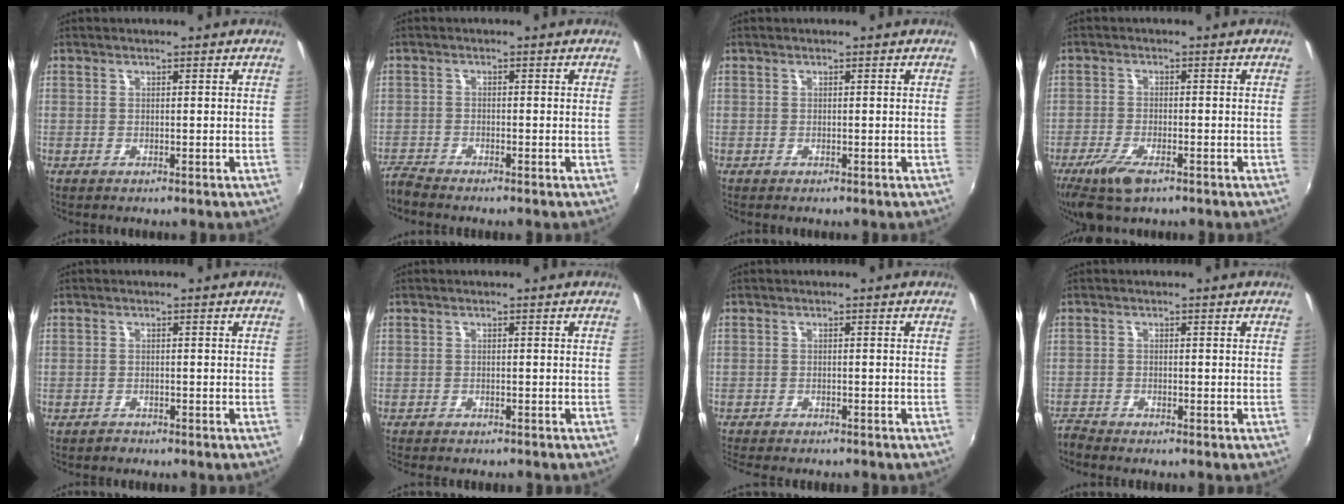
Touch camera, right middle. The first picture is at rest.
{"total": 2.9, "force": [-2.9, 0.0, 0.2], "torque": [-0.017, -0.013, -0.062]}
{"total": 0.0}
{"total": 7.4, "force": [-4.7, 2.6, 5.1], "torque": [-0.124, -0.021, -0.088]}
{"total": 1.1, "force": [-1.0, 0.5, -0.1], "torque": [-0.001, 0.002, -0.017]}
{"total": 2.9, "force": [-2.7, 0.6, 1.0], "torque": [-0.028, -0.013, -0.044]}
{"total": 5.2, "force": [-4.7, 1.0, 2.0], "torque": [-0.051, -0.019, -0.077]}
{"total": 2.3, "force": [-2.3, -0.1, -0.1], "torque": [-0.008, -0.012, -0.053]}